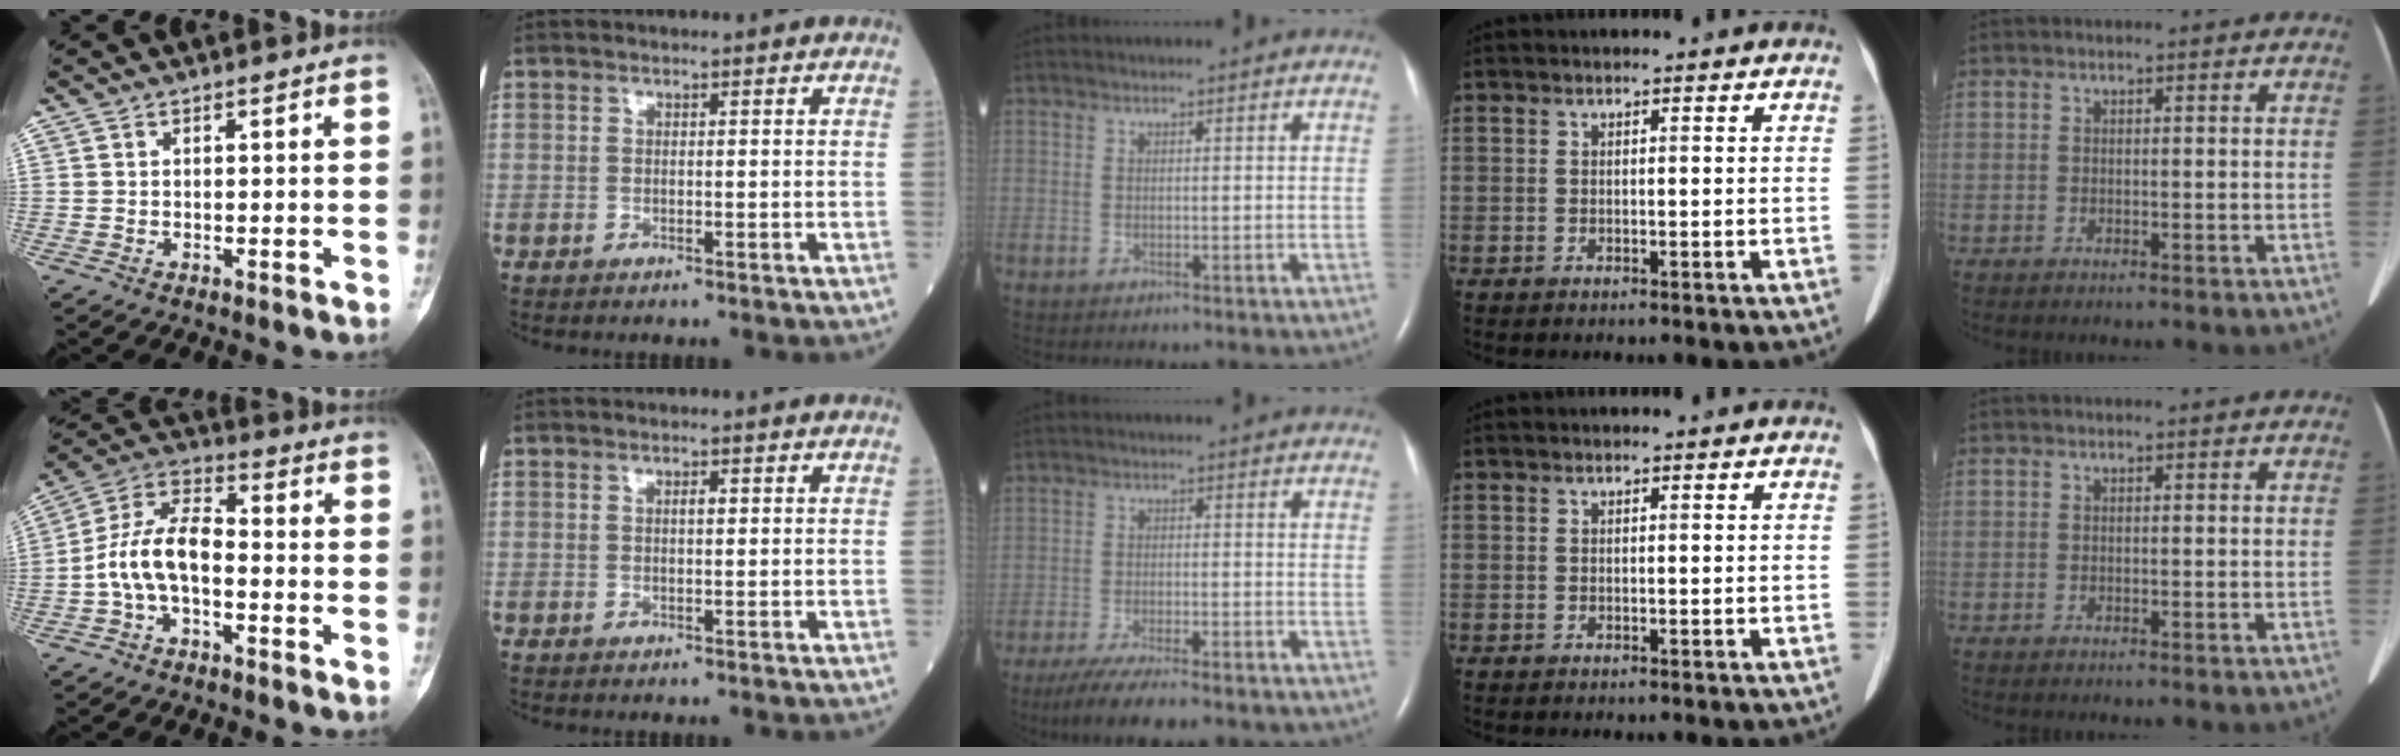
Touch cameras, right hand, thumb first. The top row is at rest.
{"thumb": {"total": 10.3, "force": [-2.3, 5.5, 8.4], "torque": [-0.156, 0.042, -0.054]}, "index": {"total": 1.1, "force": [0.3, 0.2, 1.0], "torque": [-0.022, -0.001, 0.005]}, "middle": {"total": 11.4, "force": [-9.1, 1.8, 6.5], "torque": [-0.102, -0.021, -0.138]}}